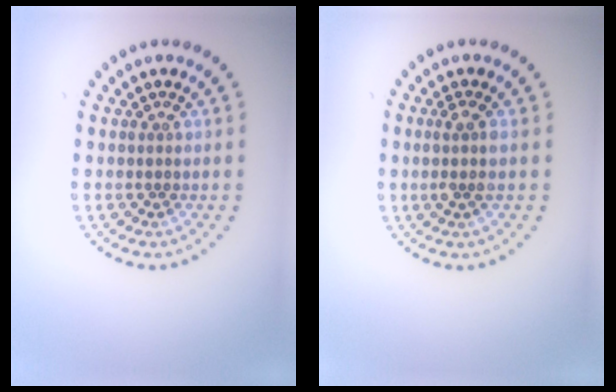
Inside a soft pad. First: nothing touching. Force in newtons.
{"total": 1.7, "press": 1.5, "slide": 0.8}